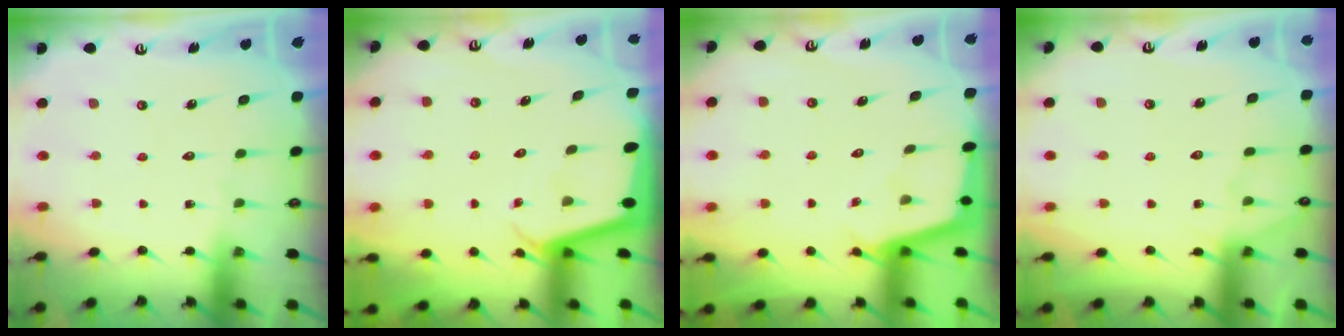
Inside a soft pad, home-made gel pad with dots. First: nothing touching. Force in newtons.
{"total": 2.1, "press": 2.1, "slide": 0.1}
{"total": 2.4, "press": 2.4, "slide": 0.2}
{"total": 4.8, "press": 4.8, "slide": 0.7}